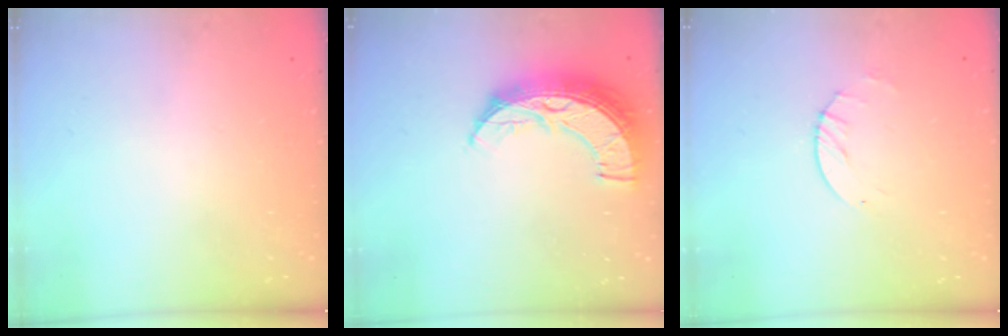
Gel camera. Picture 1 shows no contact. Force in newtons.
{"total": 12.3, "press": 12.3, "slide": 0.9}
{"total": 2.6, "press": 2.5, "slide": 0.4}